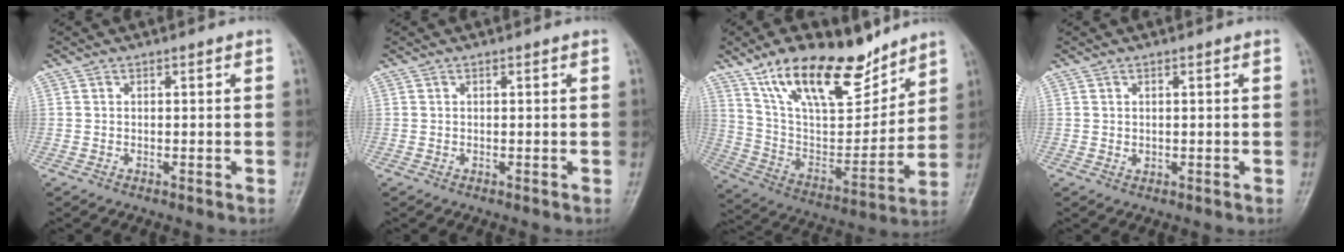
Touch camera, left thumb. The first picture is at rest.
{"total": 0.0}
{"total": 22.2, "force": [15.0, 9.4, 13.4], "torque": [-0.181, -0.063, 0.269]}
{"total": 0.9, "force": [0.3, 0.6, 0.6], "torque": [-0.008, -0.002, 0.008]}